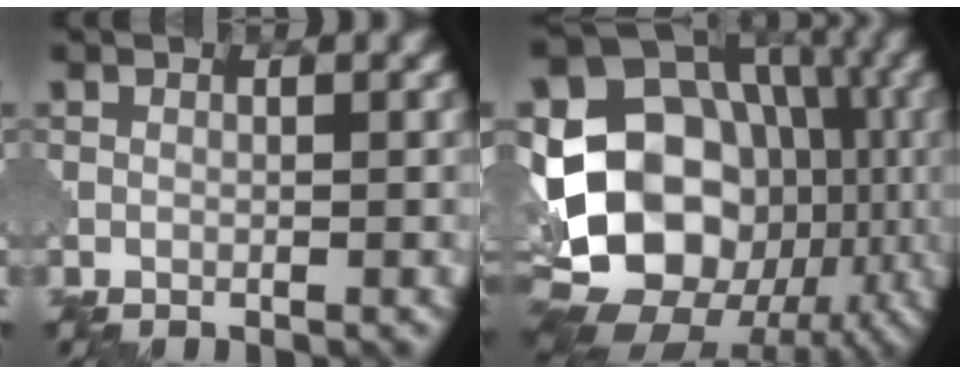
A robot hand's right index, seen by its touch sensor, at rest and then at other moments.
{"total": 21.6, "force": [-2.6, 17.9, 11.9], "torque": [-0.179, 0.002, -0.066]}